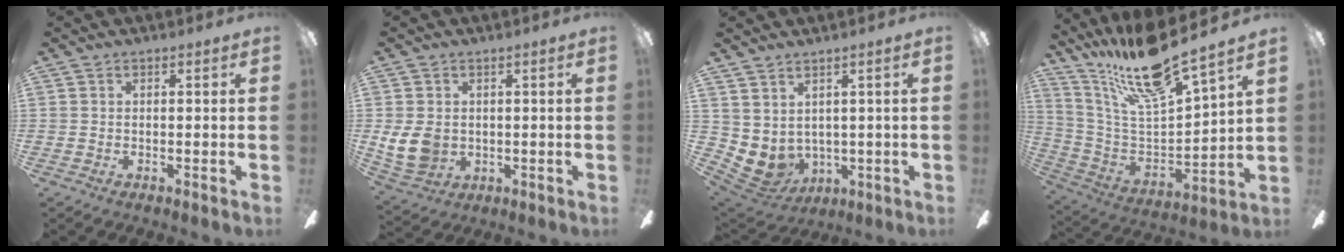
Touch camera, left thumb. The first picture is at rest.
{"total": 7.8, "force": [0.4, 6.3, 4.5], "torque": [-0.108, 0.007, 0.011]}
{"total": 4.4, "force": [2.3, 3.4, 1.4], "torque": [-0.063, -0.029, 0.047]}
{"total": 19.2, "force": [16.0, 2.6, 10.4], "torque": [-0.207, -0.111, 0.268]}